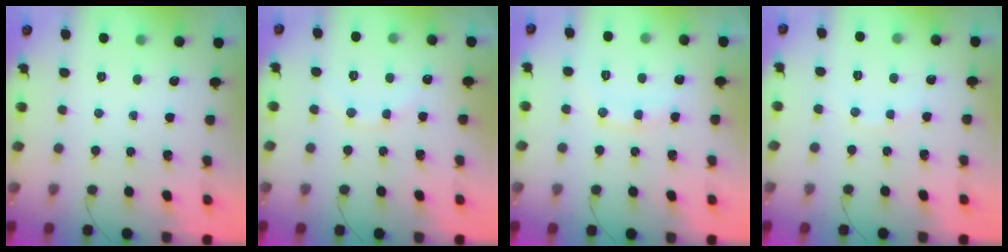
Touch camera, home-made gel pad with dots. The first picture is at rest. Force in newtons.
{"total": 7.3, "press": 7.3, "slide": 0.6}
{"total": 10.1, "press": 10.0, "slide": 1.0}
{"total": 4.2, "press": 4.0, "slide": 1.2}